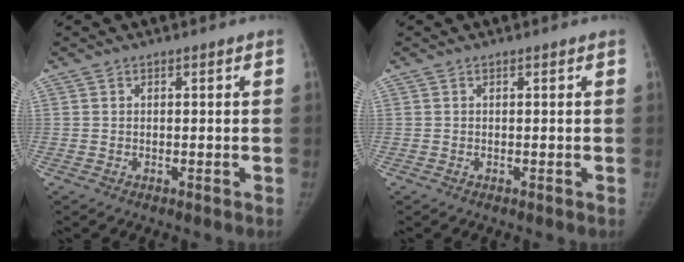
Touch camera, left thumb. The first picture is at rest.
{"total": 0.0}